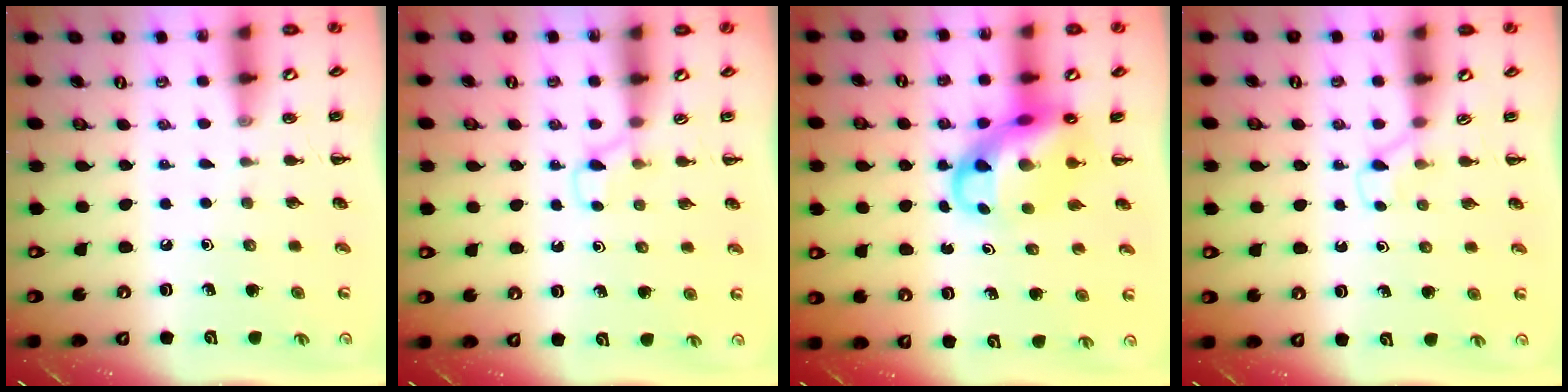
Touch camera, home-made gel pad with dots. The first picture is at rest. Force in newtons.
{"total": 2.8, "press": 2.5, "slide": 1.1}
{"total": 10.3, "press": 9.9, "slide": 2.6}
{"total": 2.9, "press": 2.7, "slide": 1.0}